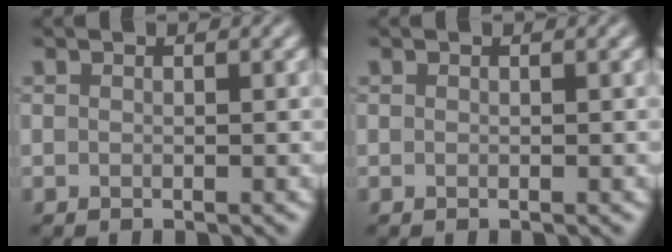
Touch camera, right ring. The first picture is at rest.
{"total": 0.0}